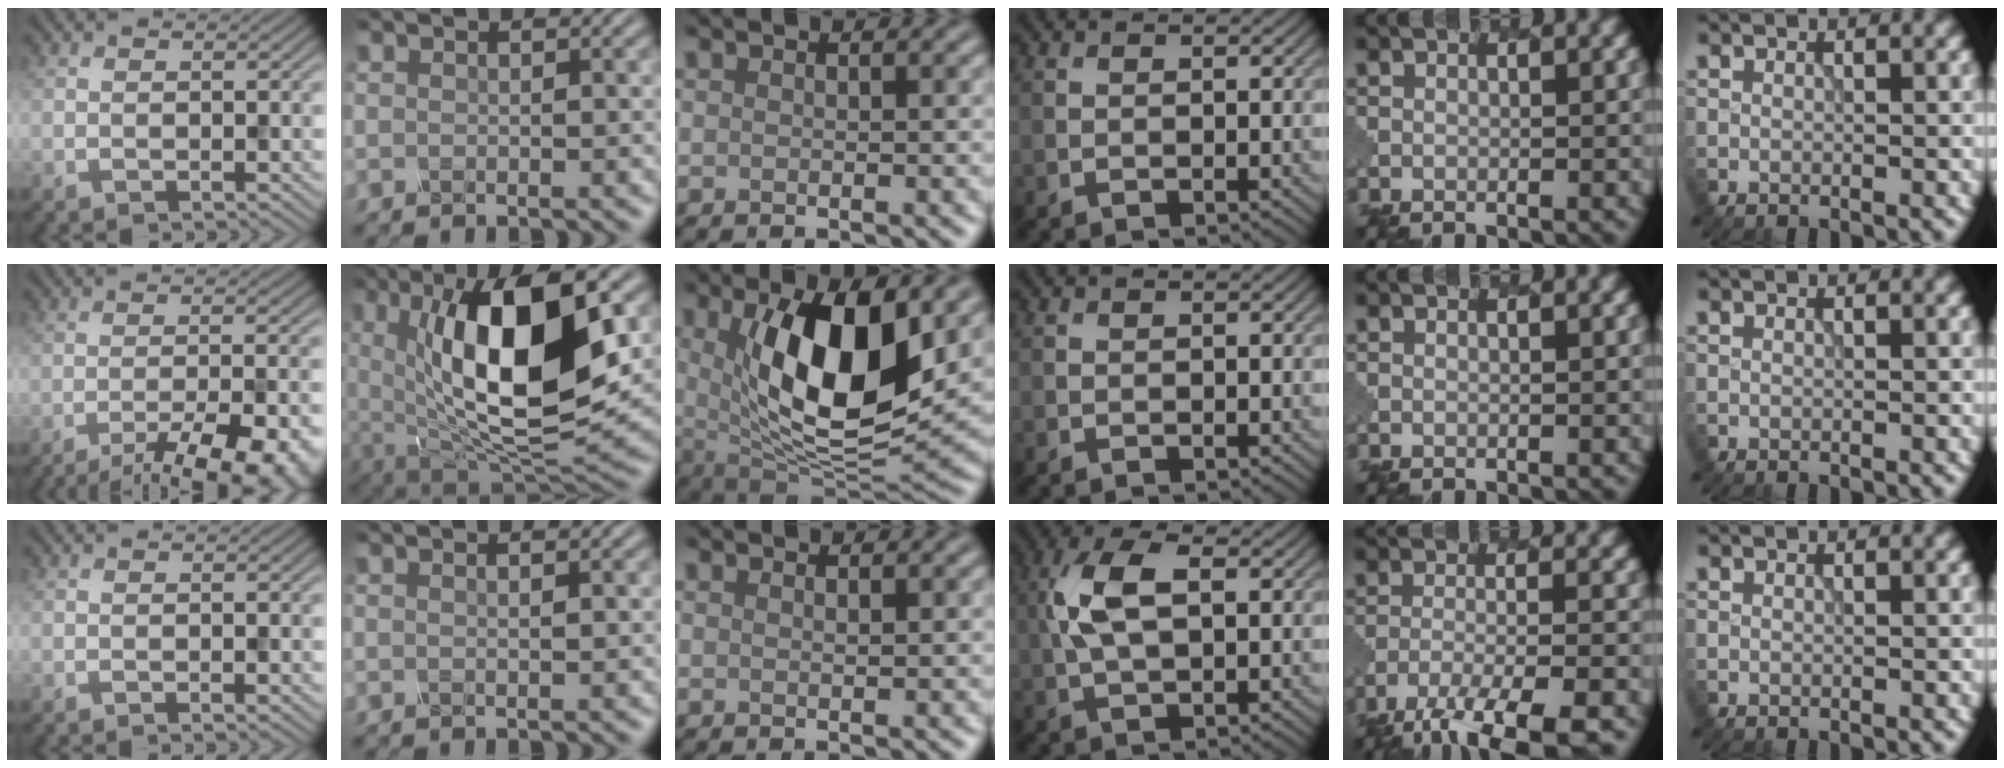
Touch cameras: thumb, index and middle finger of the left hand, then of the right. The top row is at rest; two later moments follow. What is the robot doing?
{"motion": "unscrew", "object": "spray bottle"}